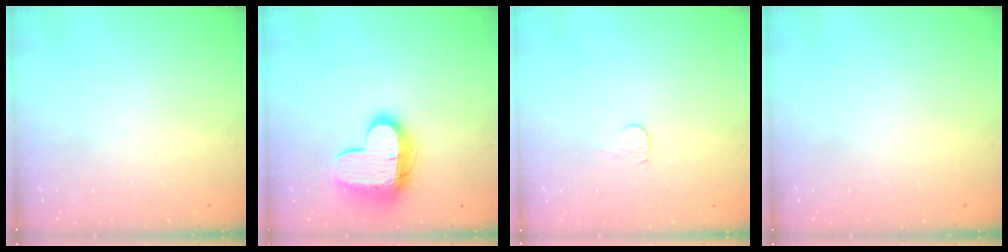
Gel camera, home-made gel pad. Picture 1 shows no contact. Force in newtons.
{"total": 14.4, "press": 14.4, "slide": 1.0}
{"total": 3.7, "press": 3.7, "slide": 0.3}
{"total": 0.0}